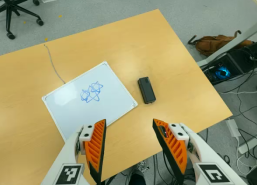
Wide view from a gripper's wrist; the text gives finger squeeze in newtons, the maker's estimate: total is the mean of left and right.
{"total": 0.0}